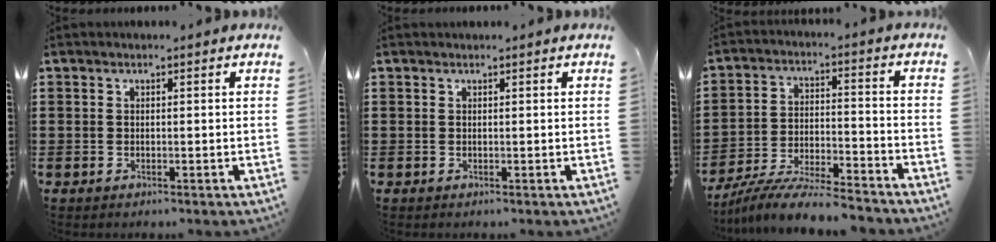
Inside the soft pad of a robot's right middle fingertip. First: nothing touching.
{"total": 0.0}
{"total": 8.4, "force": [-8.0, 0.3, 2.6], "torque": [-0.047, 0.007, -0.156]}